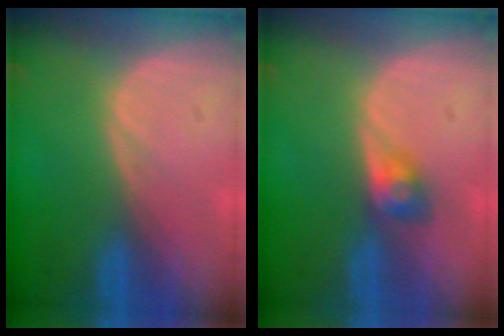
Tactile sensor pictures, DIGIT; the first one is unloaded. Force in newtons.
{"total": 3.0, "press": 2.6, "slide": 1.5}